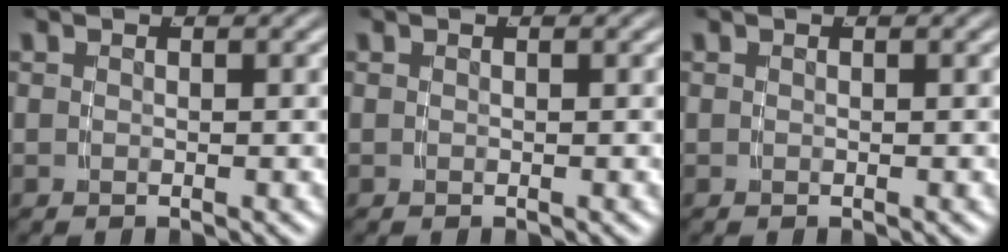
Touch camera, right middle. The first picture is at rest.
{"total": 0.0}
{"total": 0.0}